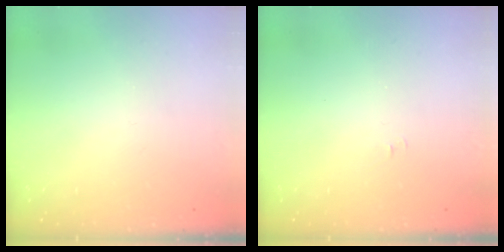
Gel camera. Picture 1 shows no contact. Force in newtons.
{"total": 3.8, "press": 3.7, "slide": 0.4}